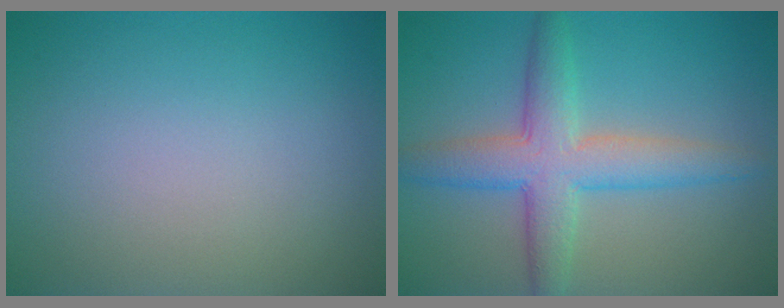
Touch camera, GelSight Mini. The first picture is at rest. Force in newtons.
{"total": 5.7, "press": 5.7, "slide": 0.2}